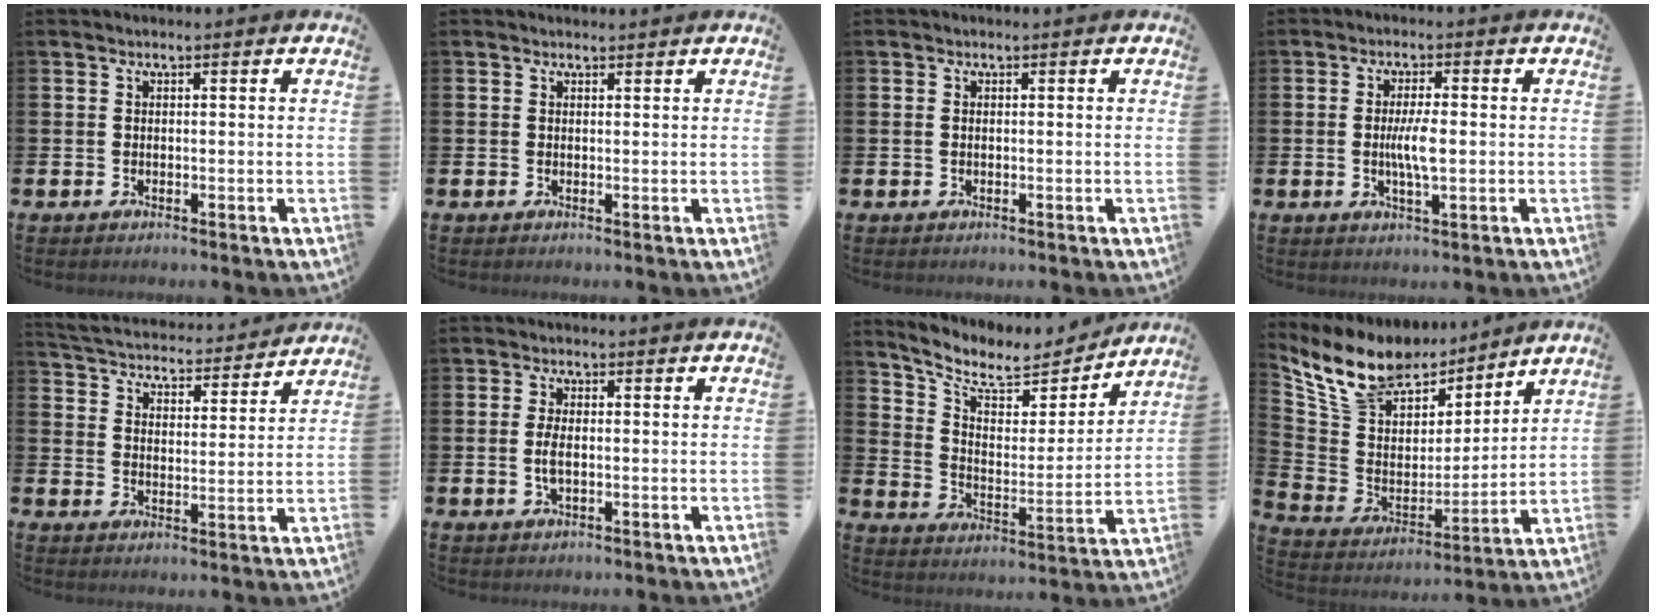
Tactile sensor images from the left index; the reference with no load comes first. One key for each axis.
{"total": 0.7, "fx": 0.7, "fy": 0.2, "fz": -0.1, "tx": 0.011, "ty": -0.002, "tz": 0.012}
{"total": 0.0}
{"total": 4.1, "fx": -0.2, "fy": 1.1, "fz": 3.9, "tx": -0.065, "ty": -0.002, "tz": -0.006}
{"total": 4.7, "fx": 4.6, "fy": 0.9, "fz": 0.2, "tx": -0.030, "ty": -0.039, "tz": 0.075}
{"total": 2.7, "fx": -0.1, "fy": 1.2, "fz": 2.4, "tx": -0.047, "ty": 0.003, "tz": -0.003}
{"total": 9.0, "fx": 8.0, "fy": 2.8, "fz": 2.8, "tx": -0.089, "ty": -0.058, "tz": 0.139}
{"total": 11.4, "fx": 10.1, "fy": 4.8, "fz": 2.4, "tx": -0.105, "ty": -0.061, "tz": 0.186}